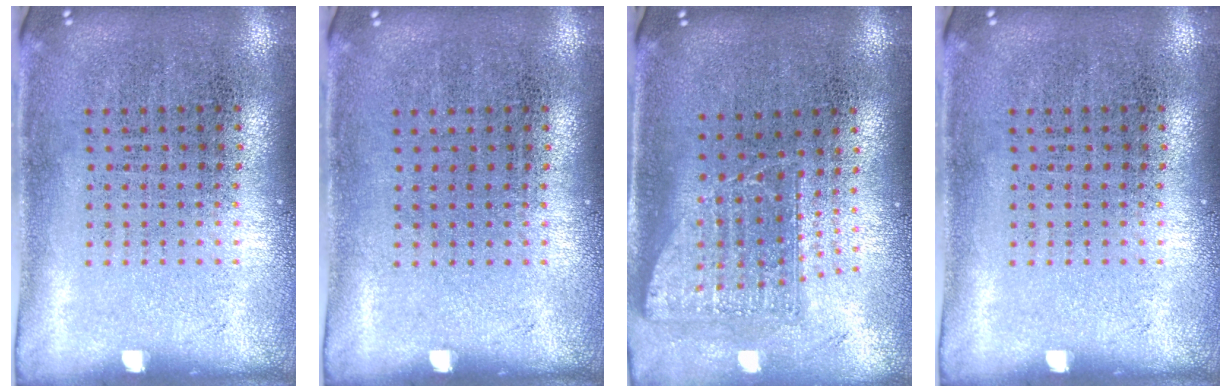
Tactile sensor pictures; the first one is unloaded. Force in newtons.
{"total": 0.0}
{"total": 1.7, "press": 1.4, "slide": 1.0}
{"total": 0.0}